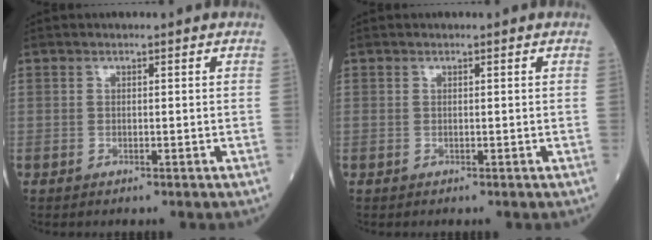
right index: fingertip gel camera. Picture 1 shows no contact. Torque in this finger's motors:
{"motor_torque": [0.36, -0.24, 0.22, 0.08]}